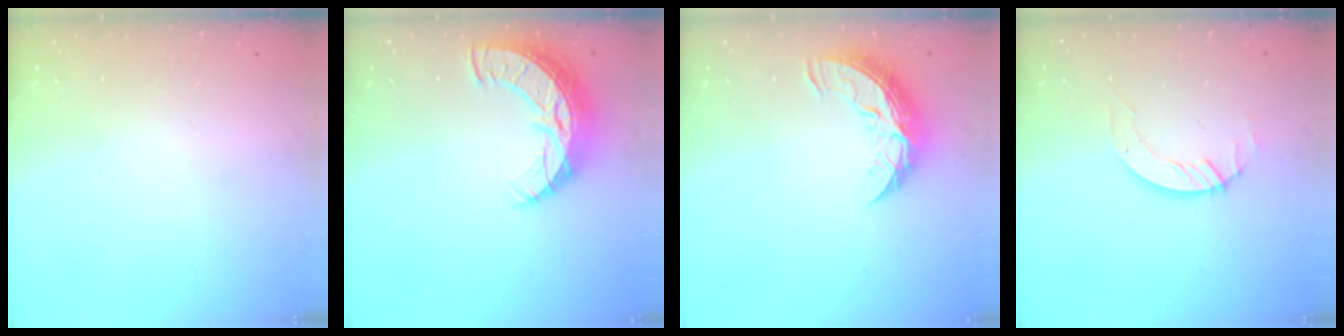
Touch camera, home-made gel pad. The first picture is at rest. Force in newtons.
{"total": 11.2, "press": 11.1, "slide": 0.9}
{"total": 10.7, "press": 10.6, "slide": 0.6}
{"total": 4.5, "press": 4.5, "slide": 0.4}